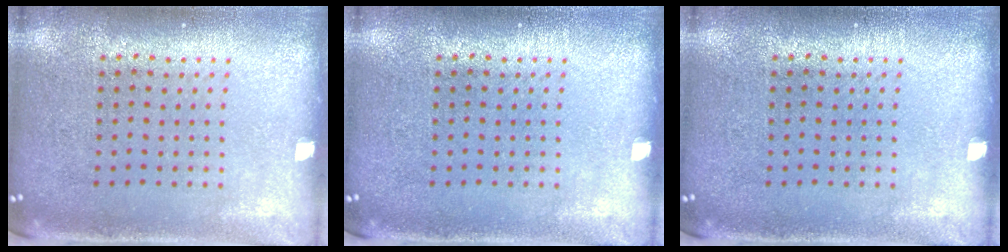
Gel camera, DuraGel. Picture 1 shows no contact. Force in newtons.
{"total": 0.0}
{"total": 0.0}